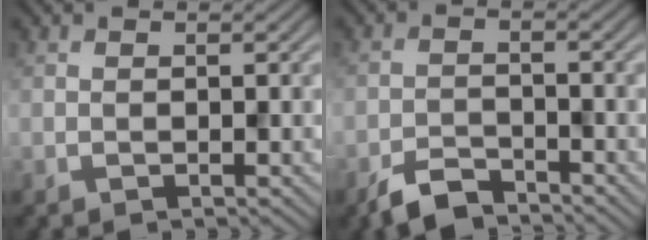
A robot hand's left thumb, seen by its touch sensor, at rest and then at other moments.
{"total": 4.1, "force": [-3.4, 1.4, 1.7], "torque": [-0.030, -0.001, -0.072]}